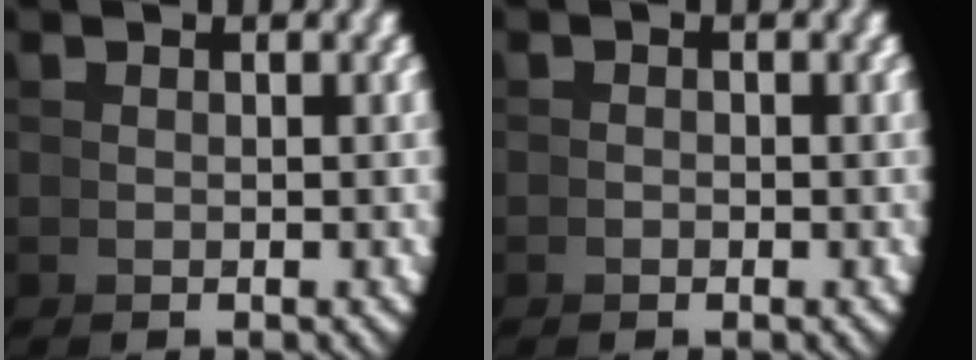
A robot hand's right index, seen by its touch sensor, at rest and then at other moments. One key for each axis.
{"total": 0.9, "fx": -0.3, "fy": -0.8, "fz": -0.3, "tx": 0.011, "ty": 0.004, "tz": -0.010}